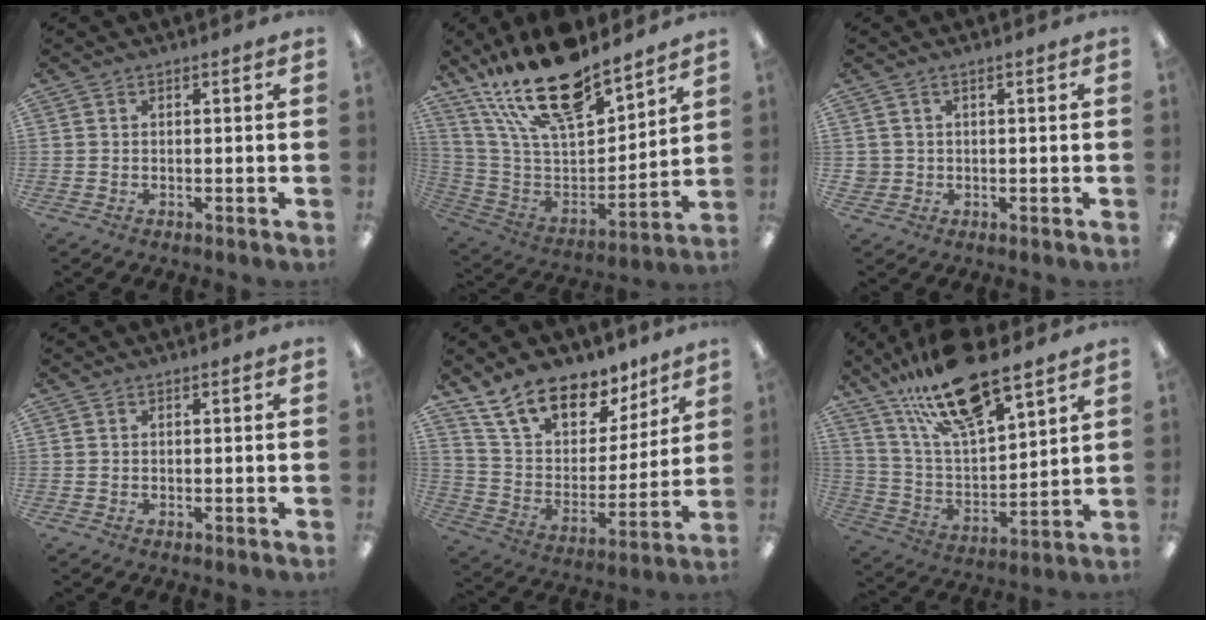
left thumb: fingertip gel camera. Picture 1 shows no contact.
{"total": 23.0, "force": [17.7, 8.0, 12.3], "torque": [-0.233, -0.107, 0.309]}
{"total": 2.1, "force": [0.6, 2.0, 0.5], "torque": [-0.013, 0.004, 0.009]}
{"total": 0.0}
{"total": 16.6, "force": [12.2, 8.9, 7.0], "torque": [-0.129, -0.077, 0.224]}
{"total": 19.9, "force": [14.8, 6.8, 11.4], "torque": [-0.213, -0.074, 0.257]}